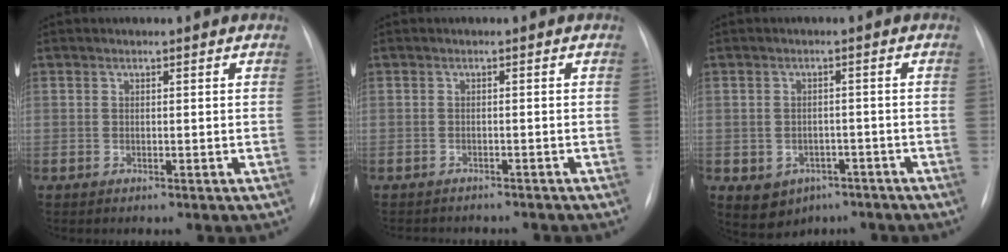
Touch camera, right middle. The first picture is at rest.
{"total": 6.3, "force": [-5.7, 1.9, 1.9], "torque": [-0.020, 0.002, -0.069]}
{"total": 6.1, "force": [-3.2, 4.9, 1.9], "torque": [-0.035, 0.010, -0.033]}